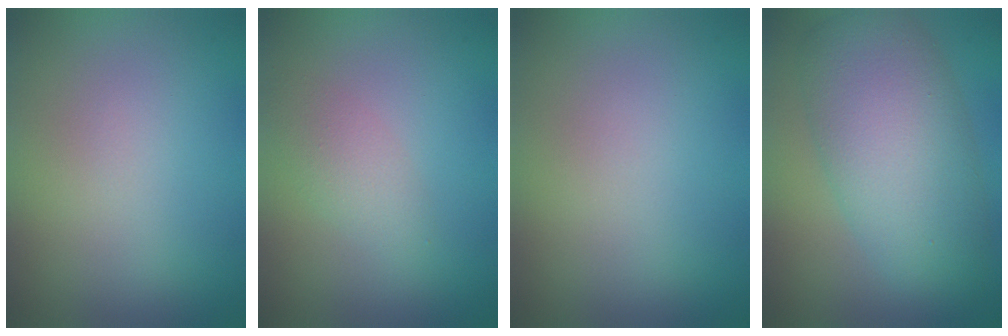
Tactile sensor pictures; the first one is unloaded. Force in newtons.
{"total": 2.0, "press": 2.0, "slide": 0.1}
{"total": 0.0}
{"total": 7.2, "press": 7.2, "slide": 0.3}